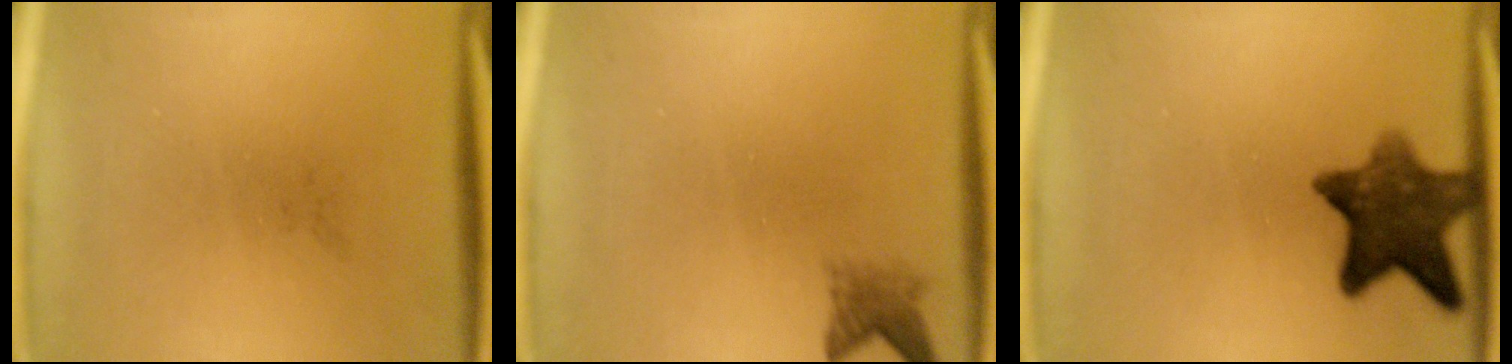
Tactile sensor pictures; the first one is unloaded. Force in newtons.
{"total": 2.2}
{"total": 9.9}